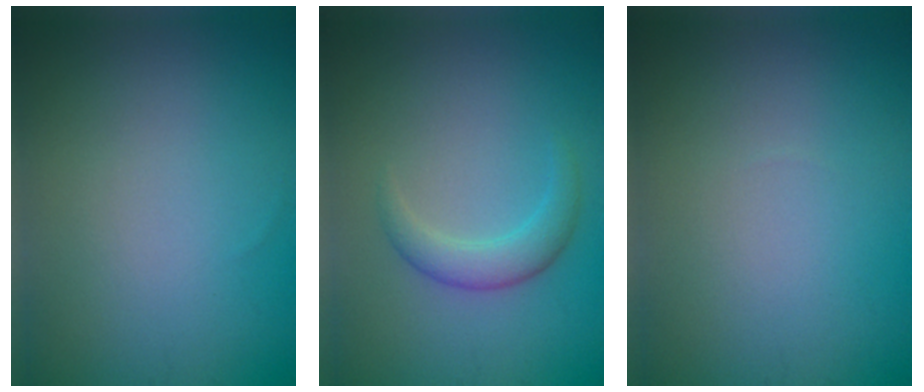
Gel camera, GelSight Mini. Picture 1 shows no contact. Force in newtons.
{"total": 2.4, "press": 2.4, "slide": 0.1}
{"total": 0.0}